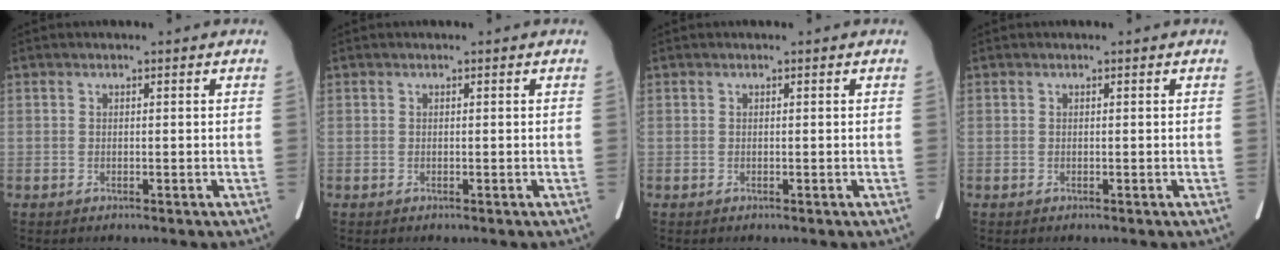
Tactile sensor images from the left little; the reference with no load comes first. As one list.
[{"total": 0.0}, {"total": 0.0}, {"total": 0.0}]